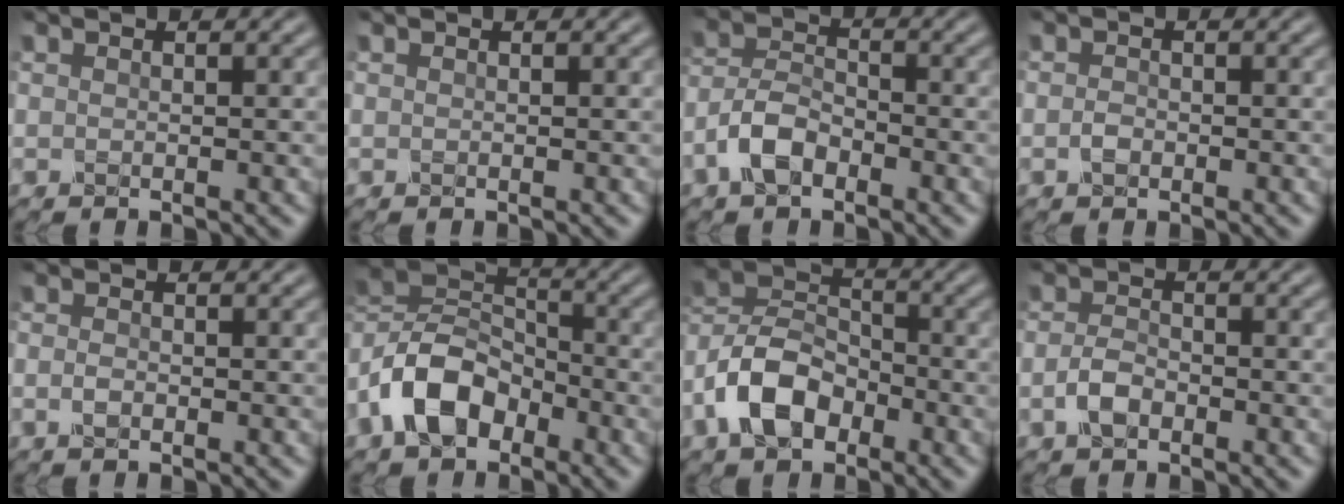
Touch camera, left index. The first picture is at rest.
{"total": 0.0}
{"total": 3.9, "force": [-2.7, 1.9, 2.1], "torque": [-0.041, 0.005, -0.064]}
{"total": 1.1, "force": [-0.7, 0.7, 0.5], "torque": [-0.009, -0.003, -0.018]}
{"total": 1.2, "force": [-0.9, 0.5, 0.6], "torque": [-0.013, -0.004, -0.023]}
{"total": 7.8, "force": [-4.5, 4.8, 4.2], "torque": [-0.081, 0.005, -0.103]}
{"total": 6.6, "force": [-3.7, 4.1, 3.6], "torque": [-0.069, 0.004, -0.084]}
{"total": 2.4, "force": [-1.5, 1.3, 1.4], "torque": [-0.031, -0.001, -0.038]}